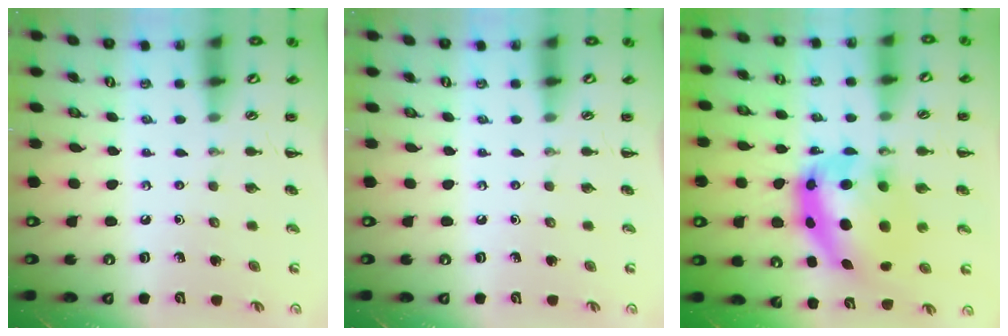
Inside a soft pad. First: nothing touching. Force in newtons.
{"total": 0.0}
{"total": 12.8, "press": 12.4, "slide": 3.1}